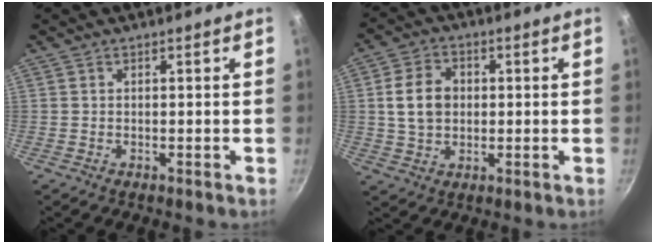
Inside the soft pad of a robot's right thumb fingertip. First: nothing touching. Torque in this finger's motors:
{"motor_torque": [-0.32, 0.53, 0.46, -0.18, 0.06]}